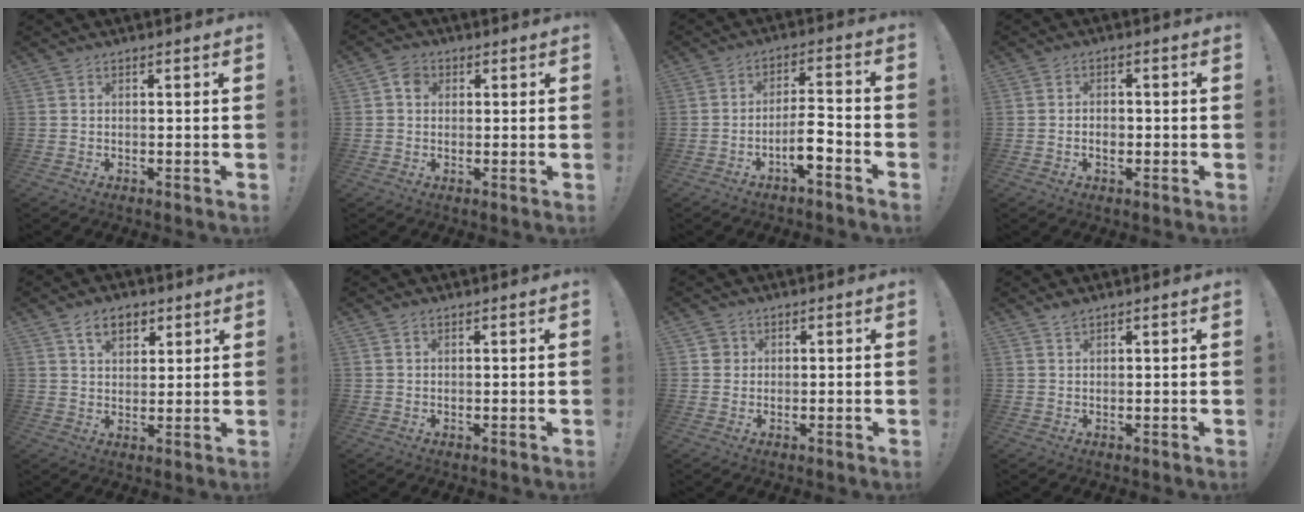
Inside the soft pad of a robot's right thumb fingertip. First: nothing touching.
{"total": 4.1, "force": [0.9, 3.4, 2.1], "torque": [-0.031, 0.007, 0.015]}
{"total": 7.9, "force": [-3.6, 2.5, 6.6], "torque": [-0.109, 0.020, -0.061]}
{"total": 2.6, "force": [-0.6, 2.0, 1.6], "torque": [-0.011, 0.002, -0.015]}
{"total": 7.6, "force": [4.1, 5.0, 4.0], "torque": [-0.063, -0.006, 0.075]}
{"total": 0.8, "force": [0.5, 0.6, 0.3], "torque": [-0.006, 0.001, 0.009]}
{"total": 2.3, "force": [0.2, 2.2, 0.6], "torque": [-0.009, 0.007, 0.004]}
{"total": 1.9, "force": [1.7, 0.7, 0.6], "torque": [-0.005, -0.001, 0.029]}